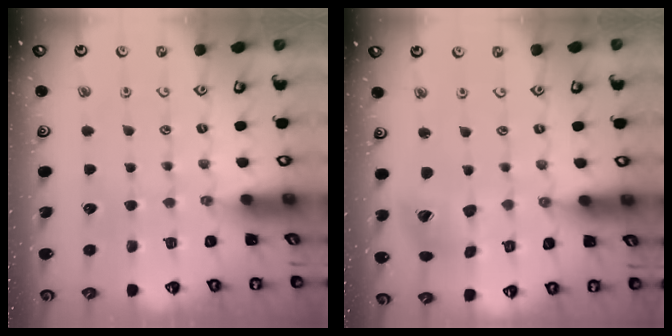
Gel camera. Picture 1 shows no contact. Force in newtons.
{"total": 11.9, "press": 11.8, "slide": 1.5}